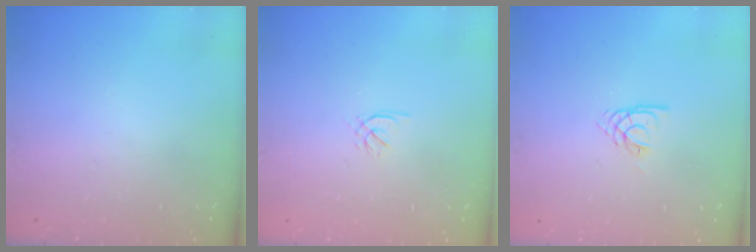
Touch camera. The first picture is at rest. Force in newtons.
{"total": 0.5, "press": 0.3, "slide": 0.4}
{"total": 3.2, "press": 3.1, "slide": 0.4}